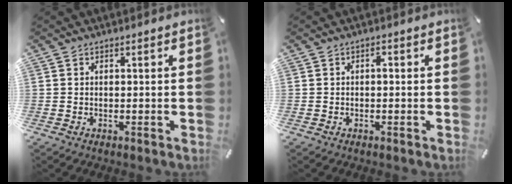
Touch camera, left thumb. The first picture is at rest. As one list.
[{"total": 1.2, "force": [-0.1, 0.7, 1.0], "torque": [-0.021, 0.005, -0.004]}]